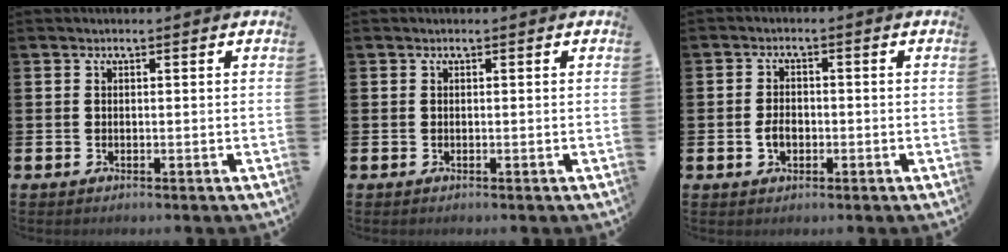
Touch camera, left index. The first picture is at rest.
{"total": 0.0}
{"total": 2.5, "force": [-0.6, 1.7, 1.7], "torque": [-0.018, -0.001, -0.015]}